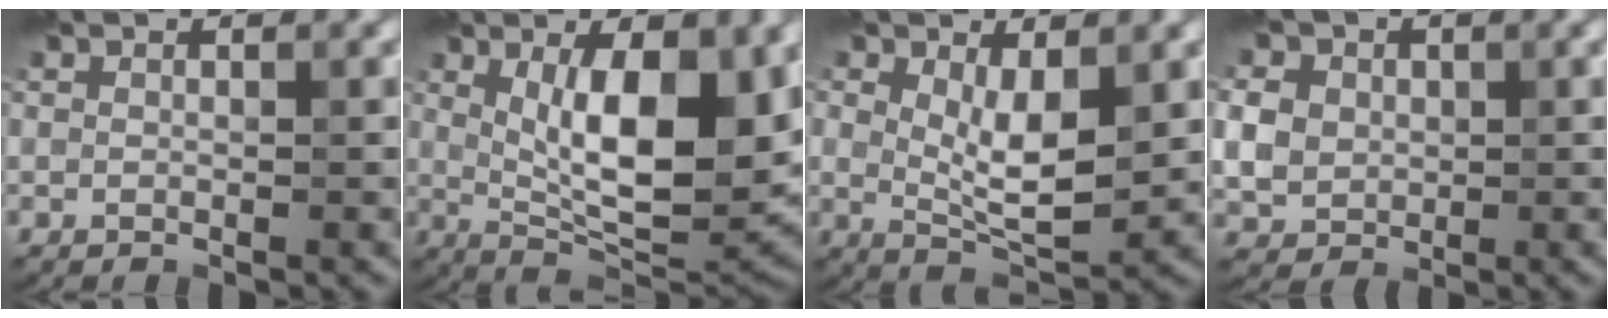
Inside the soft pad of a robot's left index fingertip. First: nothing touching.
{"total": 10.8, "force": [2.0, 3.8, 9.9], "torque": [-0.153, -0.009, 0.038]}
{"total": 5.1, "force": [0.7, 2.4, 4.4], "torque": [-0.089, -0.008, 0.019]}
{"total": 5.4, "force": [1.0, 4.7, 2.5], "torque": [-0.072, 0.017, 0.018]}